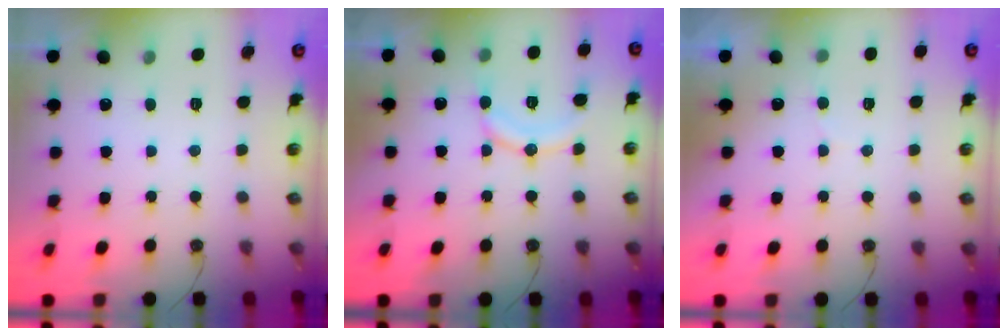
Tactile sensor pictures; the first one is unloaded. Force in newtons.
{"total": 10.9, "press": 10.8, "slide": 0.7}
{"total": 4.6, "press": 4.3, "slide": 1.8}